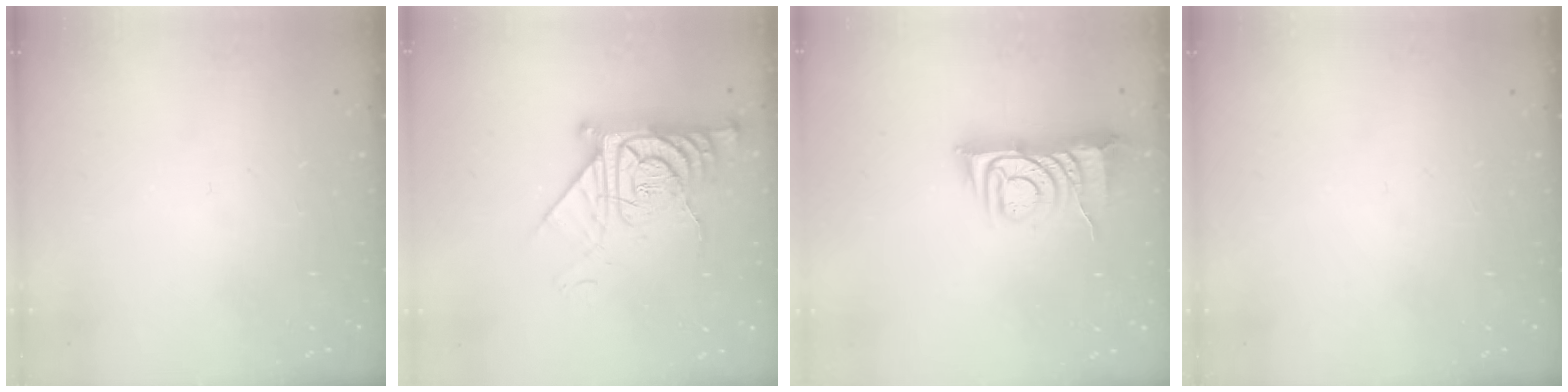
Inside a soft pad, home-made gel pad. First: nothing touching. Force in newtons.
{"total": 14.0, "press": 13.9, "slide": 1.4}
{"total": 8.9, "press": 8.8, "slide": 1.2}
{"total": 0.0}